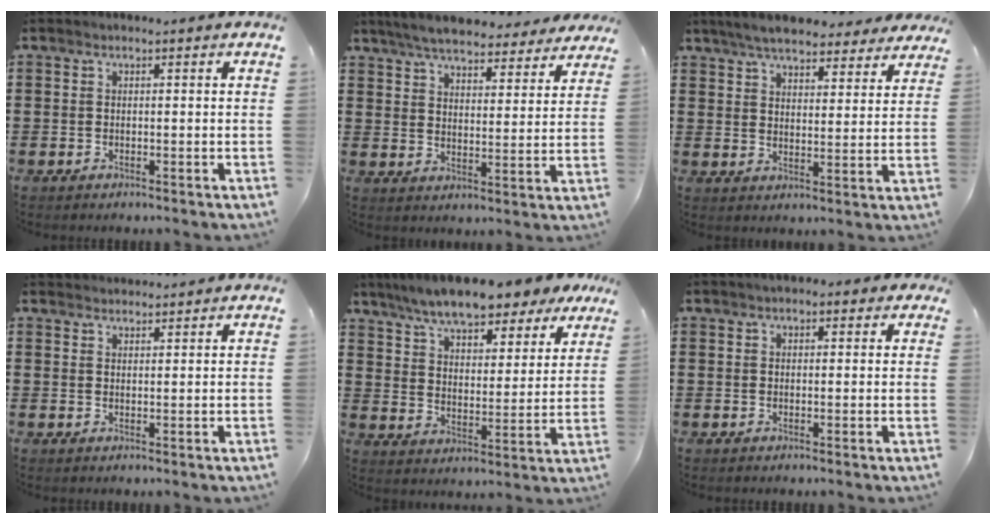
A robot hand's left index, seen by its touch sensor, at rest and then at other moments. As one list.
[{"total": 6.0, "force": [5.7, 0.7, 1.8], "torque": [-0.060, -0.024, 0.101]}, {"total": 6.2, "force": [5.7, 1.1, 2.0], "torque": [-0.061, -0.013, 0.105]}, {"total": 1.8, "force": [1.8, 0.2, -0.1], "torque": [-0.002, 0.000, 0.036]}, {"total": 8.9, "force": [8.0, 1.4, 3.5], "torque": [-0.102, -0.027, 0.145]}, {"total": 1.7, "force": [1.2, 0.9, 0.8], "torque": [-0.018, 0.010, 0.021]}]